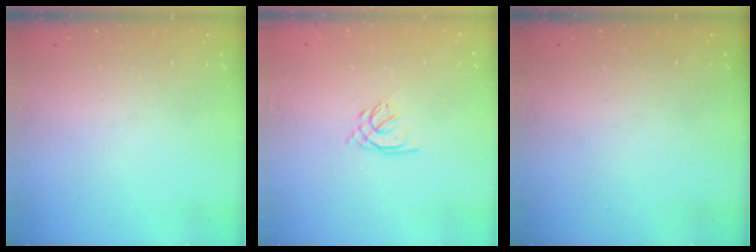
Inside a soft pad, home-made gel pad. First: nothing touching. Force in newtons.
{"total": 1.6, "press": 1.5, "slide": 0.5}
{"total": 0.0}